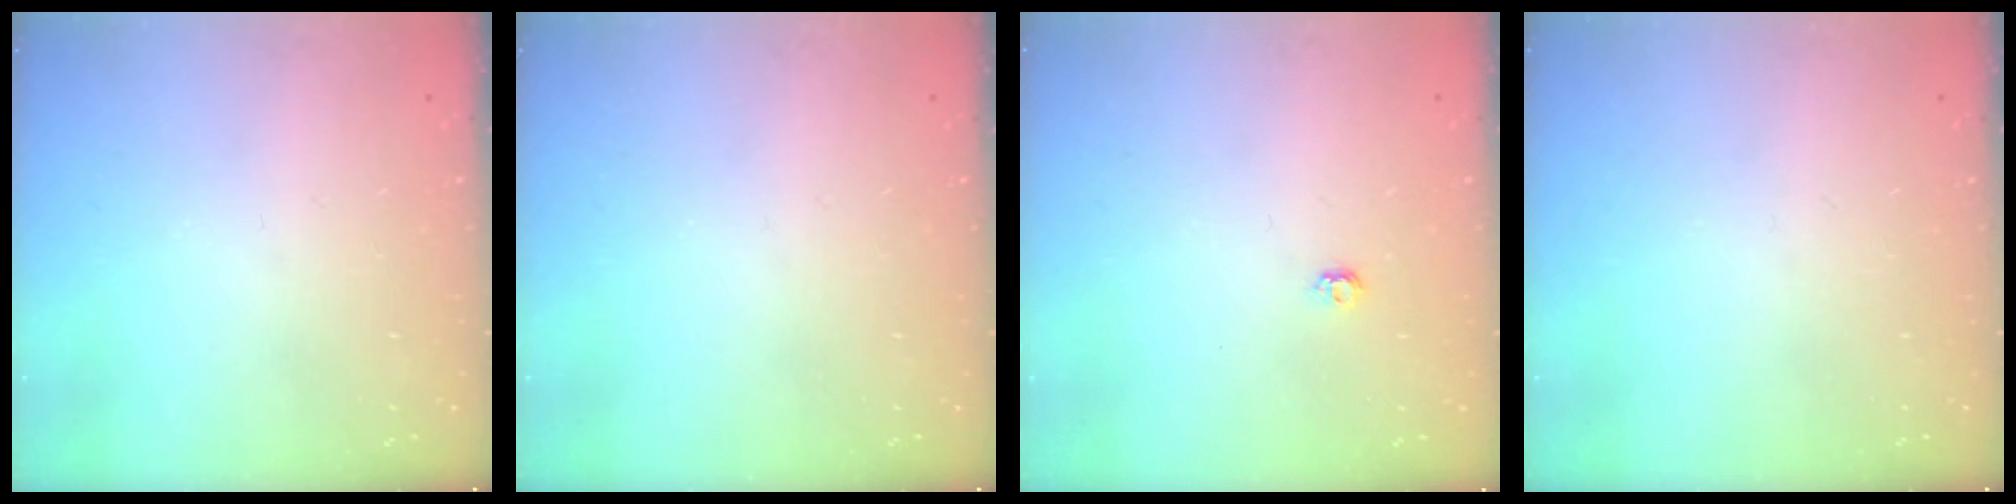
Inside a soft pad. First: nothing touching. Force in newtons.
{"total": 0.0}
{"total": 3.9, "press": 3.8, "slide": 0.5}
{"total": 0.0}